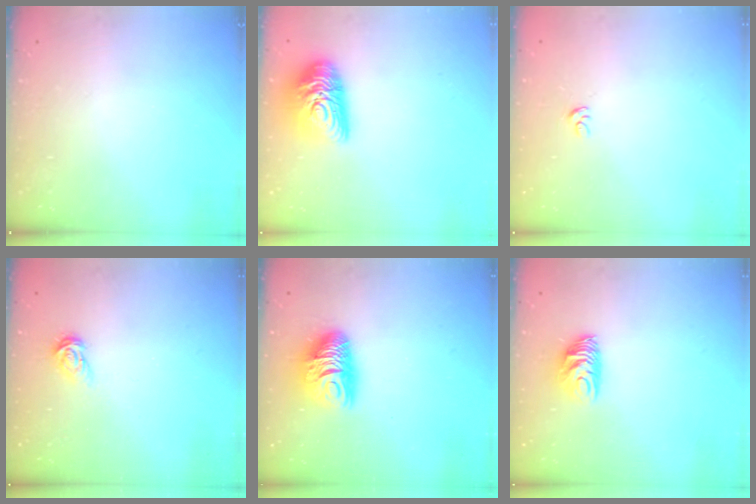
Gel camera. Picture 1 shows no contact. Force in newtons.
{"total": 12.8, "press": 12.8, "slide": 0.9}
{"total": 2.4, "press": 2.4, "slide": 0.1}
{"total": 3.4, "press": 3.4, "slide": 0.4}
{"total": 10.5, "press": 10.5, "slide": 0.5}
{"total": 7.5, "press": 7.4, "slide": 0.8}